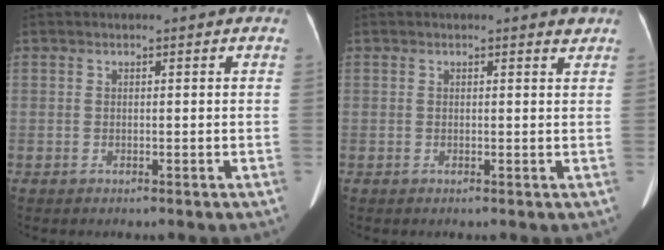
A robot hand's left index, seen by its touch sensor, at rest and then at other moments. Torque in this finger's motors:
{"motor_torque": [-0.01, 0.14, -0.01, 0.02]}